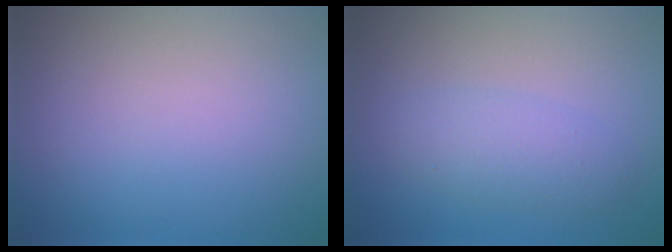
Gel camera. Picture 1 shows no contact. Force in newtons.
{"total": 2.7, "press": 2.7, "slide": 0.0}